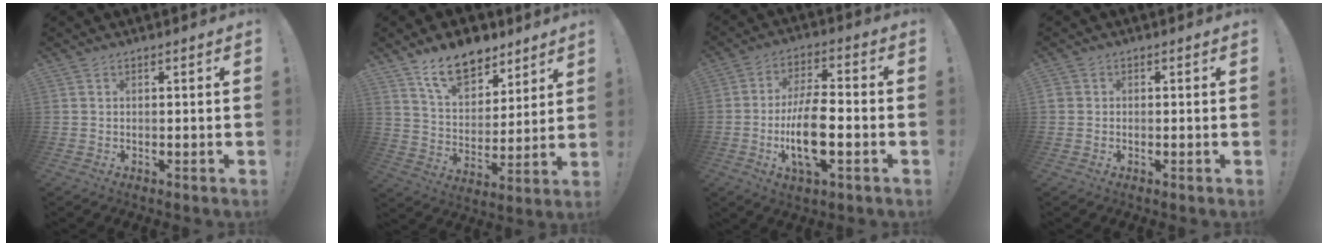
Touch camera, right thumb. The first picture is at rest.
{"total": 14.5, "force": [10.3, 8.0, 6.3], "torque": [-0.107, -0.060, 0.191]}
{"total": 14.2, "force": [-3.4, 5.2, 12.7], "torque": [-0.249, 0.002, -0.061]}
{"total": 1.4, "force": [-0.2, 1.3, 0.4], "torque": [-0.012, 0.006, -0.003]}